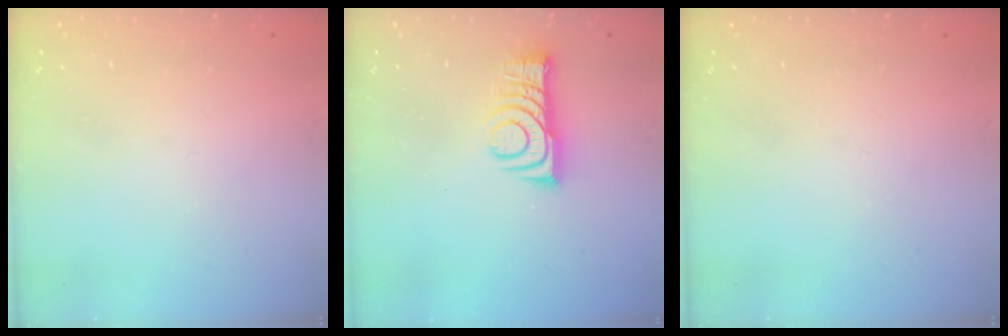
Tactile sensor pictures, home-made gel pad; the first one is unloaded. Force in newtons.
{"total": 9.3, "press": 9.3, "slide": 0.7}
{"total": 0.0}